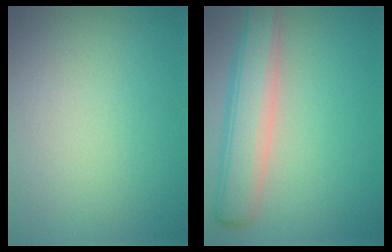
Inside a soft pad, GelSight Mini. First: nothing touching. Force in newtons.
{"total": 5.3, "press": 5.3, "slide": 0.4}